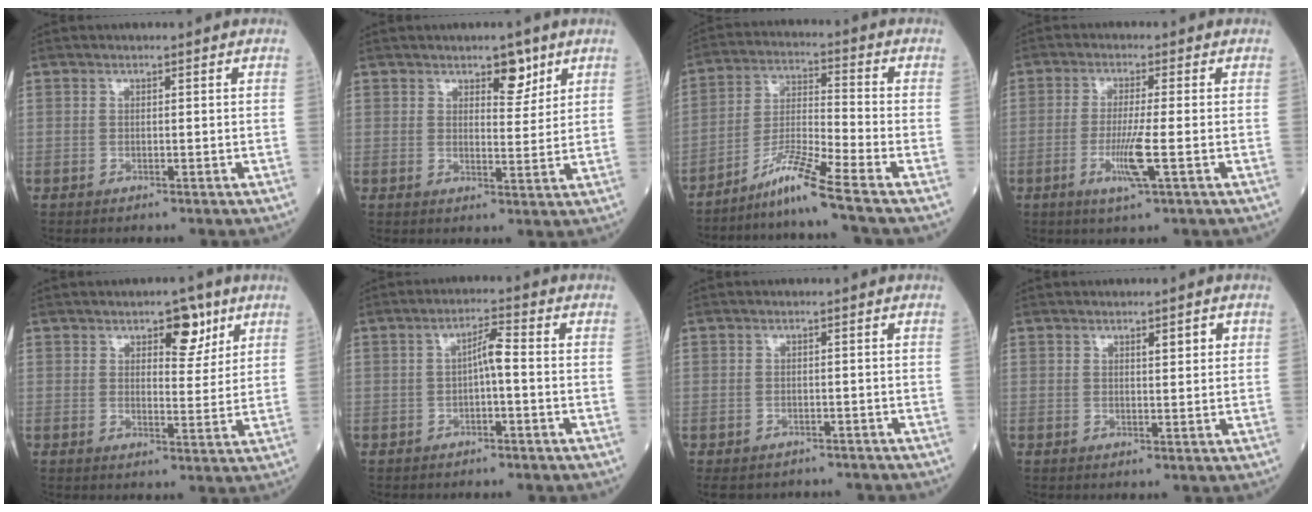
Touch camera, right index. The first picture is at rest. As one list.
[{"total": 4.1, "force": [2.7, 1.7, 2.6], "torque": [-0.030, -0.003, 0.039]}, {"total": 8.5, "force": [-6.6, -1.9, 5.0], "torque": [-0.102, -0.023, -0.126]}, {"total": 5.7, "force": [-1.8, -0.6, 5.4], "torque": [-0.109, -0.016, -0.036]}, {"total": 5.3, "force": [3.1, 2.3, 3.6], "torque": [-0.045, 0.000, 0.042]}, {"total": 3.2, "force": [-0.5, 0.4, 3.2], "torque": [-0.052, 0.011, -0.008]}, {"total": 7.0, "force": [-6.0, 3.5, 0.6], "torque": [-0.006, 0.004, -0.076]}, {"total": 2.3, "force": [1.1, 0.5, 2.0], "torque": [-0.029, 0.000, 0.015]}]